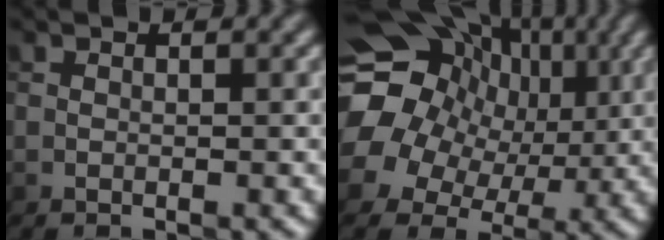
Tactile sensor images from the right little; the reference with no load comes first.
{"total": 17.3, "force": [3.8, 14.6, 8.6], "torque": [-0.171, 0.042, 0.037]}